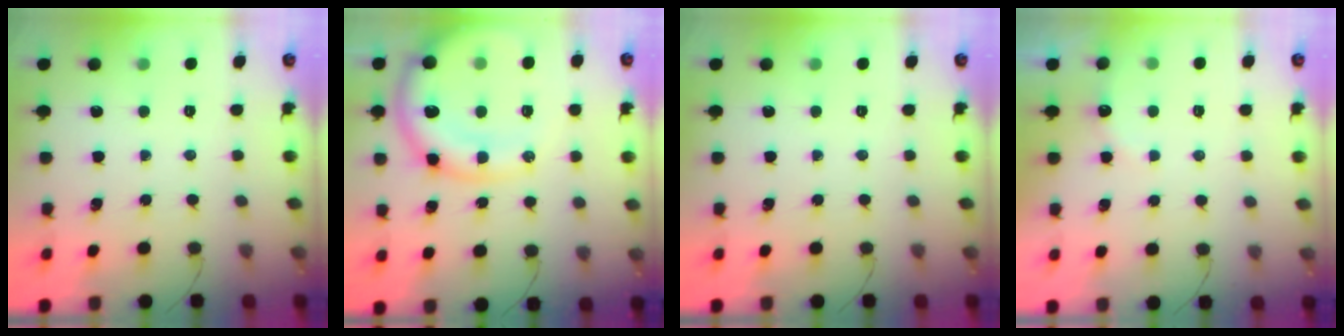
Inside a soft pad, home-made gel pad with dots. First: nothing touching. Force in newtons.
{"total": 16.2, "press": 15.8, "slide": 3.7}
{"total": 0.0}
{"total": 5.1, "press": 5.0, "slide": 0.8}